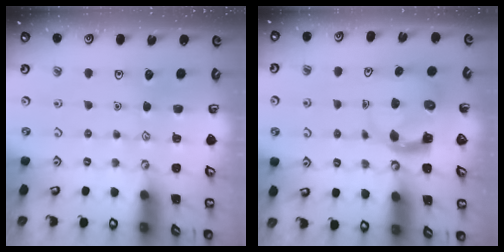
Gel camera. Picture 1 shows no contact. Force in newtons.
{"total": 3.6, "press": 3.6, "slide": 0.6}